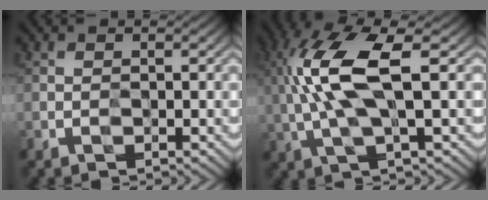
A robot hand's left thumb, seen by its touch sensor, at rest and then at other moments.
{"total": 9.5, "force": [2.0, 2.7, 8.9], "torque": [-0.205, 0.007, 0.042]}